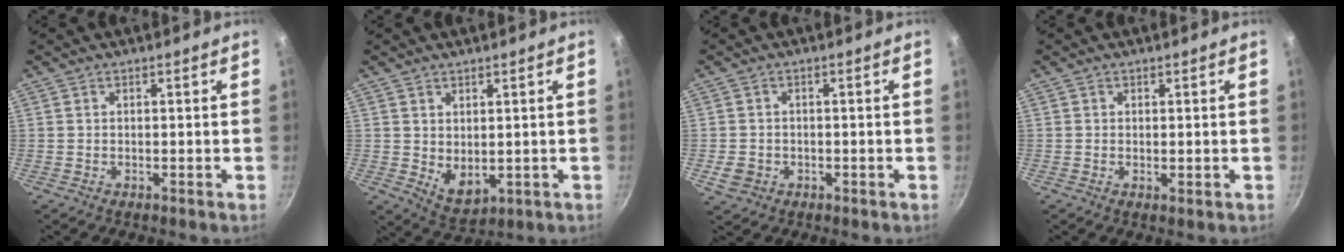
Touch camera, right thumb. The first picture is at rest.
{"total": 5.4, "force": [1.0, 3.5, 4.1], "torque": [-0.054, -0.021, 0.032]}
{"total": 3.7, "force": [-1.1, 3.2, 1.5], "torque": [-0.024, 0.007, -0.012]}
{"total": 0.8, "force": [0.2, 0.4, 0.6], "torque": [-0.009, -0.005, 0.001]}